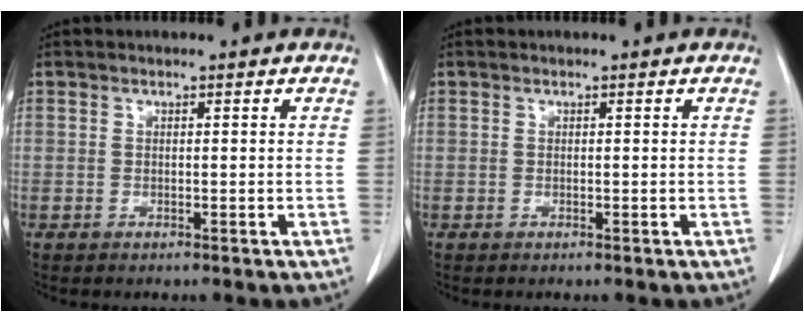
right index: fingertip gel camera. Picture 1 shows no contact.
{"total": 0.0}